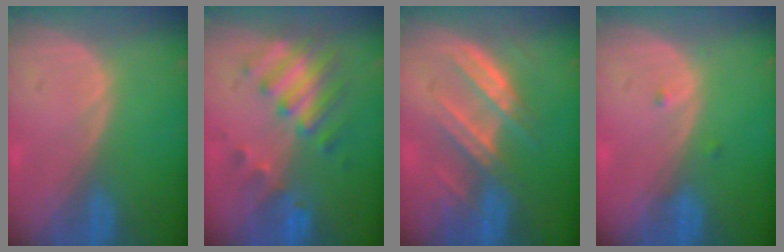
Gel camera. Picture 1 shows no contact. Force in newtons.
{"total": 8.3, "press": 7.3, "slide": 3.9}
{"total": 7.0, "press": 6.9, "slide": 1.4}
{"total": 0.8, "press": 0.8, "slide": 0.2}